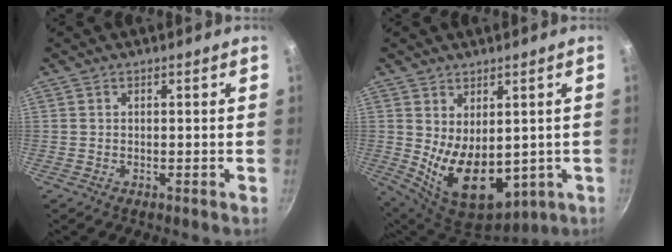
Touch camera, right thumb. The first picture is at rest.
{"total": 13.3, "force": [-0.2, 8.4, 10.3], "torque": [-0.144, -0.034, 0.030]}